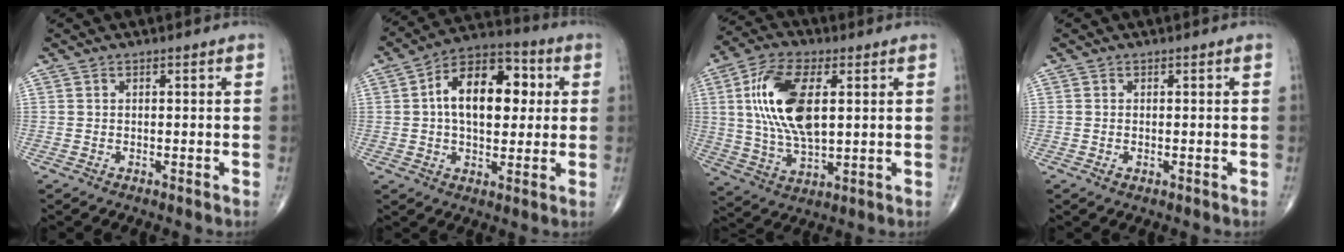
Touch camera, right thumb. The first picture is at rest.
{"total": 16.0, "force": [2.5, 9.3, 12.8], "torque": [-0.172, 0.020, 0.031]}
{"total": 16.5, "force": [3.3, 7.9, 14.1], "torque": [-0.276, -0.004, 0.062]}
{"total": 1.0, "force": [-0.3, 0.5, 0.8], "torque": [-0.016, 0.001, -0.002]}